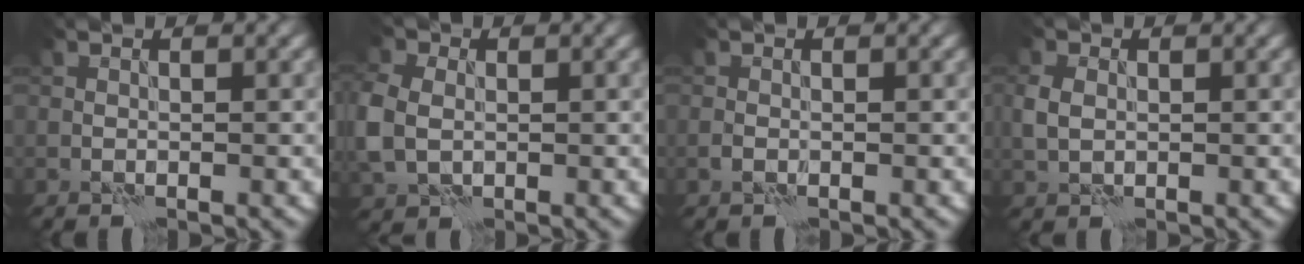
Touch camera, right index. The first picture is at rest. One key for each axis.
{"total": 5.8, "fx": -0.2, "fy": 4.6, "fz": 3.5, "tx": -0.109, "ty": 0.006, "tz": -0.005}
{"total": 0.5, "fx": -0.3, "fy": 0.4, "fz": 0.3, "tx": -0.006, "ty": 0.000, "tz": -0.006}
{"total": 2.1, "fx": 0.1, "fy": 1.6, "fz": 1.4, "tx": -0.034, "ty": 0.004, "tz": -0.001}